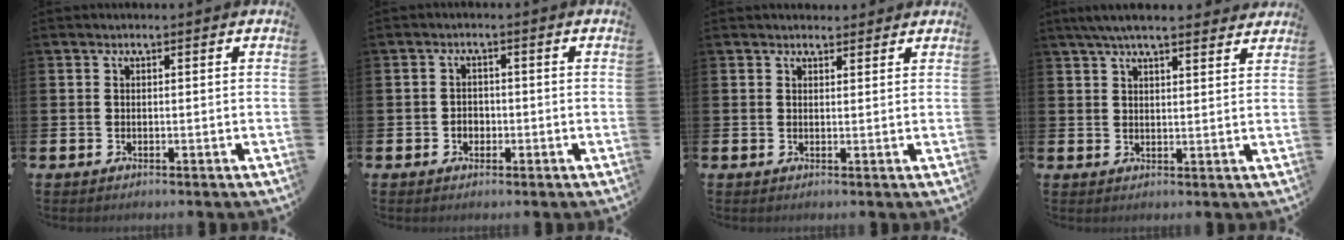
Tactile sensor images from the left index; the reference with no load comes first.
{"total": 1.8, "force": [-0.6, 1.6, 0.7], "torque": [0.000, -0.001, -0.019]}
{"total": 1.9, "force": [1.8, 0.6, -0.1], "torque": [0.013, -0.005, 0.031]}
{"total": 5.4, "force": [4.8, 1.0, 2.2], "torque": [-0.046, -0.010, 0.086]}